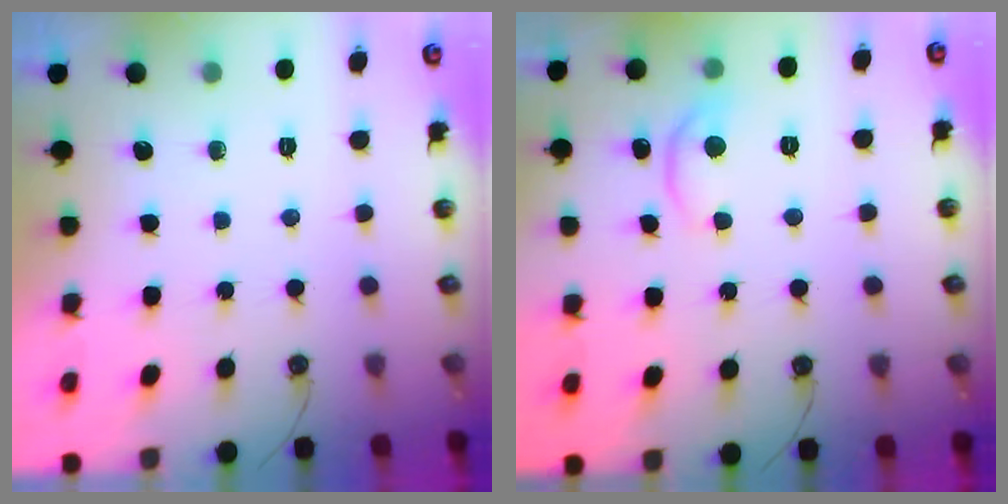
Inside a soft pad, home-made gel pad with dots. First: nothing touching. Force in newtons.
{"total": 4.8, "press": 4.8, "slide": 0.5}